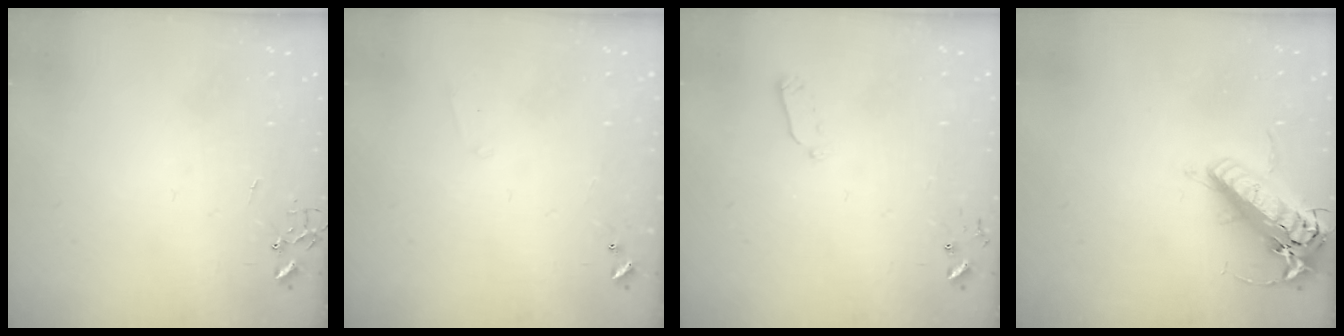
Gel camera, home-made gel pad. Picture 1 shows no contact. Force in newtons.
{"total": 5.0, "press": 5.0, "slide": 0.9}
{"total": 4.0, "press": 3.9, "slide": 0.9}
{"total": 19.5, "press": 19.1, "slide": 3.7}